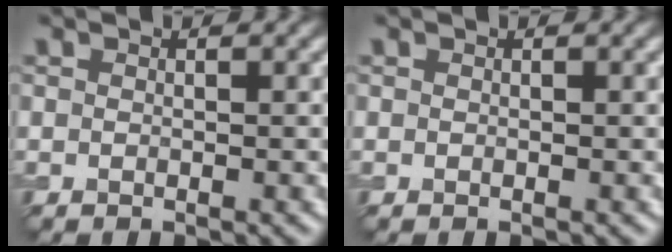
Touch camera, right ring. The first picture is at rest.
{"total": 0.0}